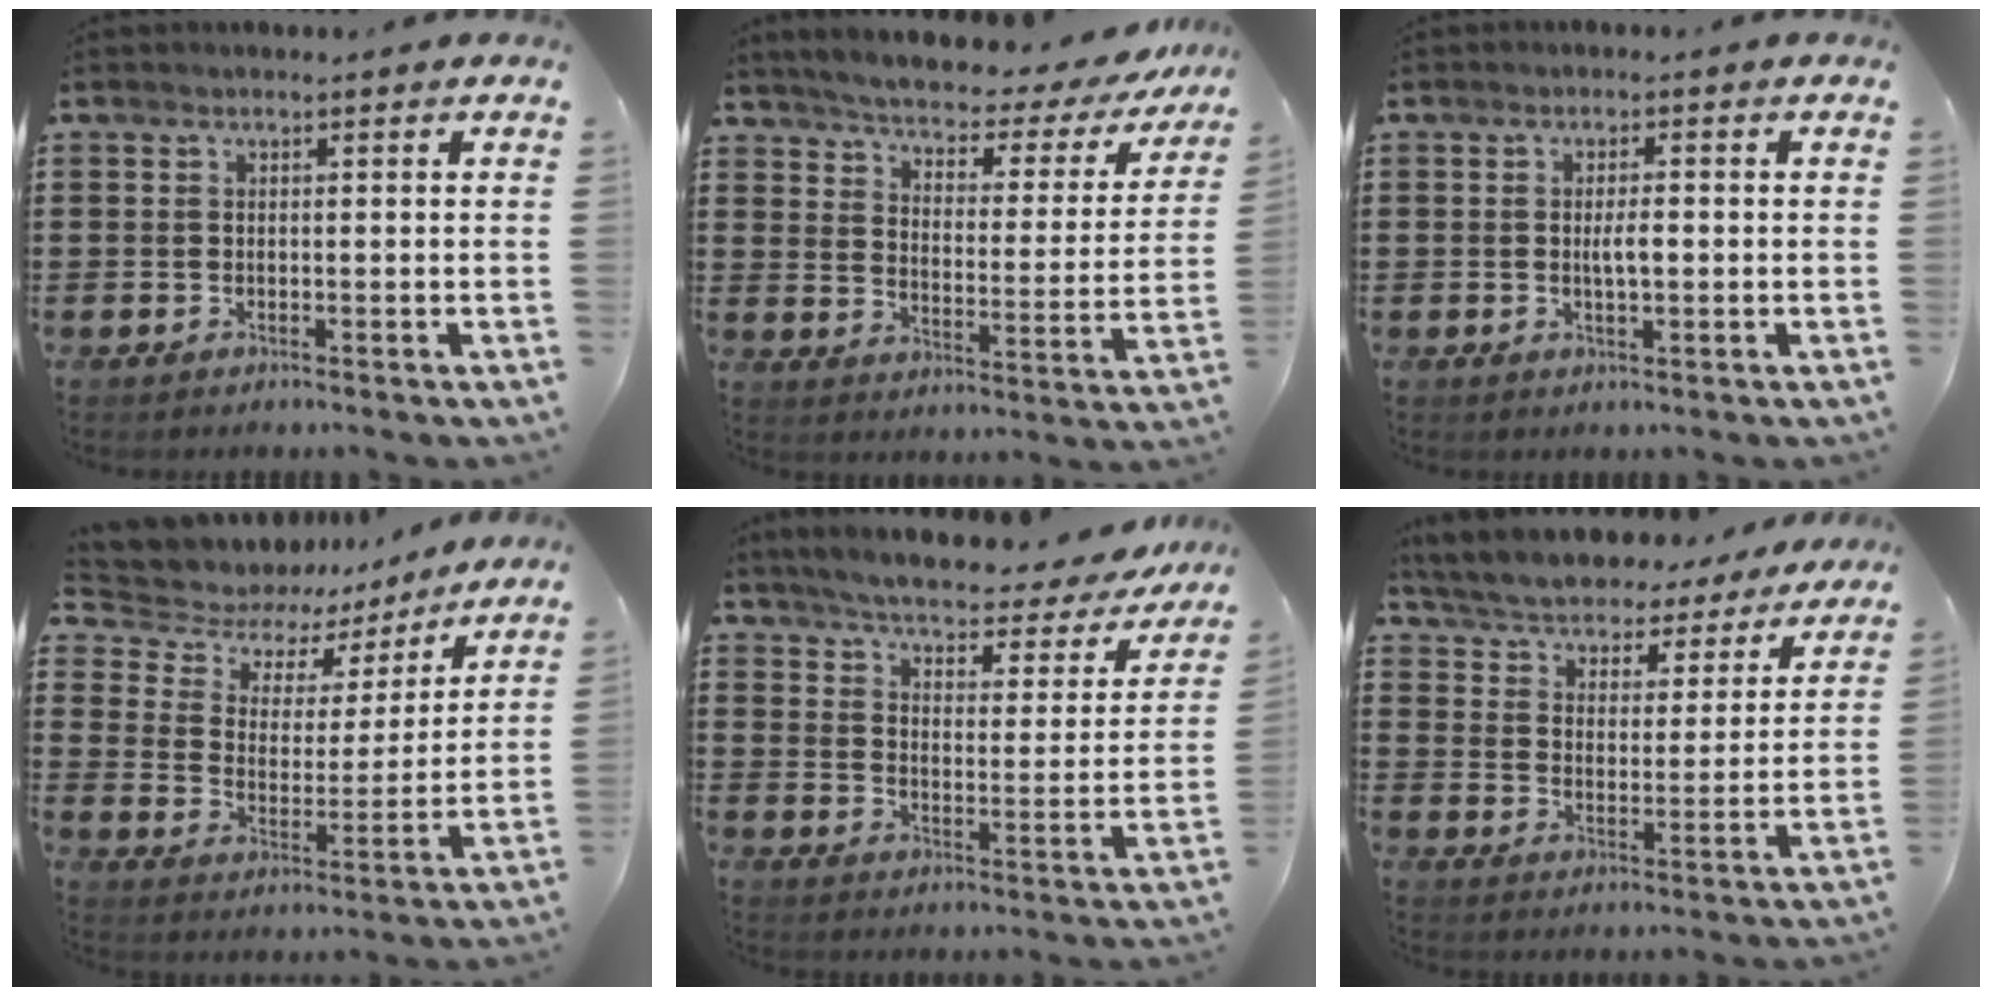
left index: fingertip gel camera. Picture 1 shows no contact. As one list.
[{"total": 3.2, "force": [2.9, 0.5, 1.4], "torque": [-0.046, -0.027, 0.037]}, {"total": 2.7, "force": [-0.1, 0.9, 2.6], "torque": [-0.049, 0.000, -0.003]}, {"total": 5.5, "force": [4.0, 3.7, 1.1], "torque": [-0.054, -0.023, 0.066]}, {"total": 3.9, "force": [3.6, 0.3, 1.5], "torque": [-0.048, -0.031, 0.051]}, {"total": 5.1, "force": [5.1, 0.3, 0.4], "torque": [-0.036, -0.041, 0.084]}]